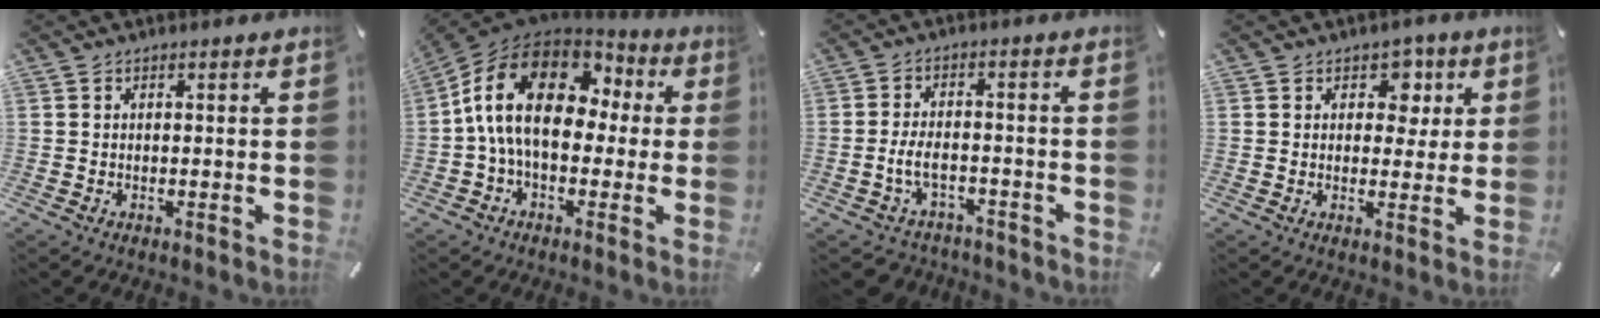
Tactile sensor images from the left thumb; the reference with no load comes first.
{"total": 18.8, "force": [1.9, 12.4, 14.1], "torque": [-0.284, 0.014, 0.028]}
{"total": 6.2, "force": [-2.4, 3.9, 4.1], "torque": [-0.089, 0.015, -0.048]}
{"total": 6.5, "force": [2.0, 5.2, 3.3], "torque": [-0.023, -0.006, 0.026]}